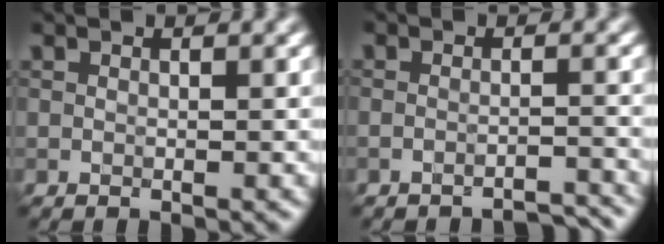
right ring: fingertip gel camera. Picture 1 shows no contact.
{"total": 2.2, "force": [-2.1, 0.0, 0.3], "torque": [0.004, 0.003, -0.035]}